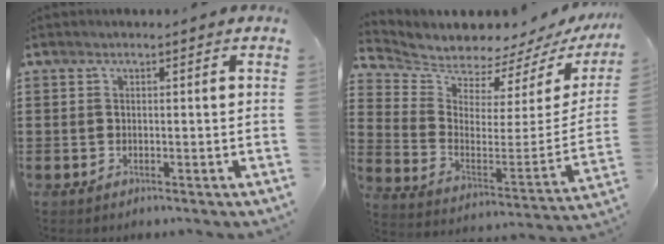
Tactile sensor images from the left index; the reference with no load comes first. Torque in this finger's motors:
{"motor_torque": [1.07, -1.07, 0.23, 0.02]}